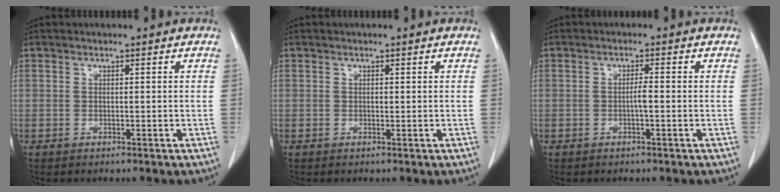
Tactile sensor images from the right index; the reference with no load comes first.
{"total": 0.0}
{"total": 1.7, "force": [-0.4, 0.1, 1.7], "torque": [-0.031, 0.002, -0.007]}